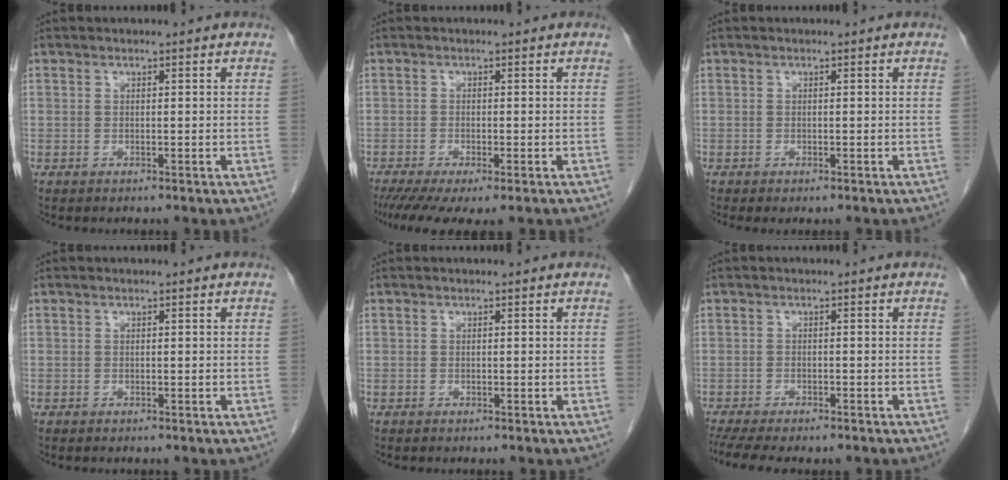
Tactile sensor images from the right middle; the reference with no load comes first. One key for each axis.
{"total": 7.6, "fx": -5.5, "fy": 1.3, "fz": 5.1, "tx": -0.080, "ty": -0.021, "tz": -0.090}
{"total": 0.7, "fx": -0.6, "fy": 0.1, "fz": 0.4, "tx": -0.008, "ty": -0.004, "tz": -0.009}
{"total": 0.0}
{"total": 0.0}
{"total": 10.4, "fx": -8.4, "fy": 2.9, "fz": 5.3, "tx": -0.087, "ty": -0.002, "tz": -0.120}